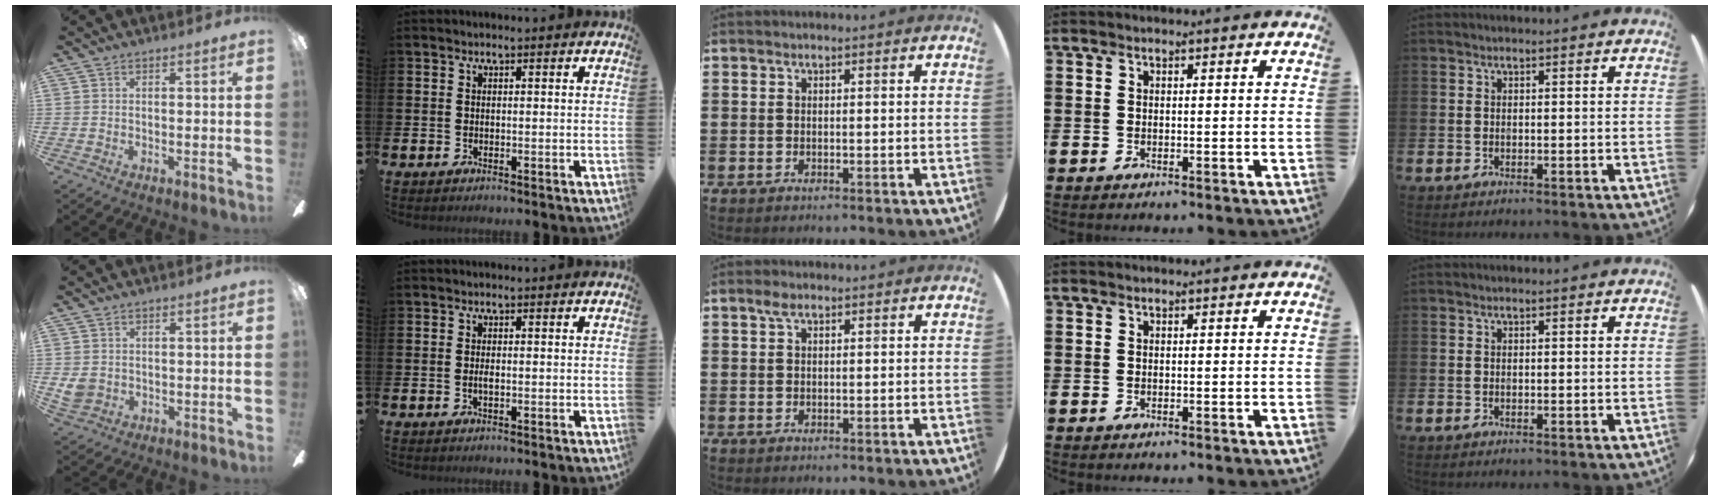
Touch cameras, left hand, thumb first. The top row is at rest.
{"thumb": {"total": 3.4, "force": [0.8, 2.9, 1.6], "torque": [-0.032, 0.004, 0.018]}, "index": {"total": 0.9, "force": [-0.1, 0.3, 0.8], "torque": [-0.013, -0.003, -0.003]}, "middle": {"total": 1.4, "force": [0.7, 0.7, 1.0], "torque": [-0.015, 0.003, 0.011]}}